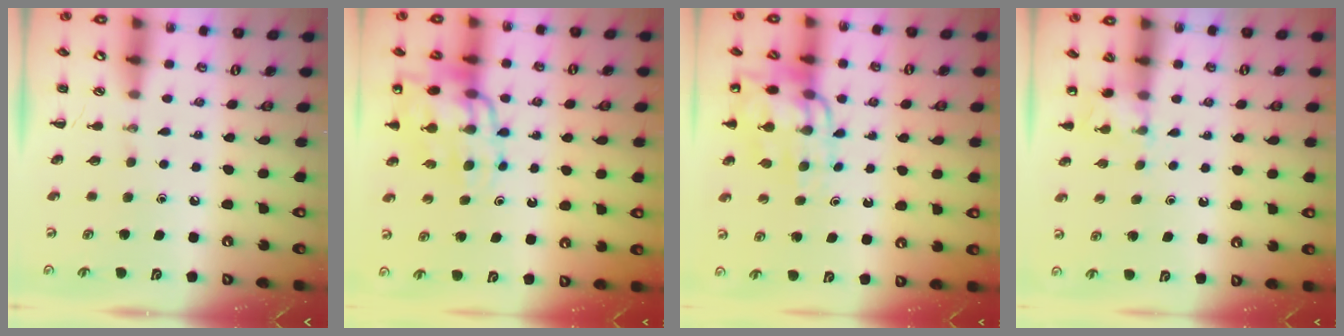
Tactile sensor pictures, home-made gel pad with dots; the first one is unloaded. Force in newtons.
{"total": 15.5, "press": 15.0, "slide": 3.8}
{"total": 12.5, "press": 12.2, "slide": 2.5}
{"total": 4.2, "press": 4.0, "slide": 1.4}